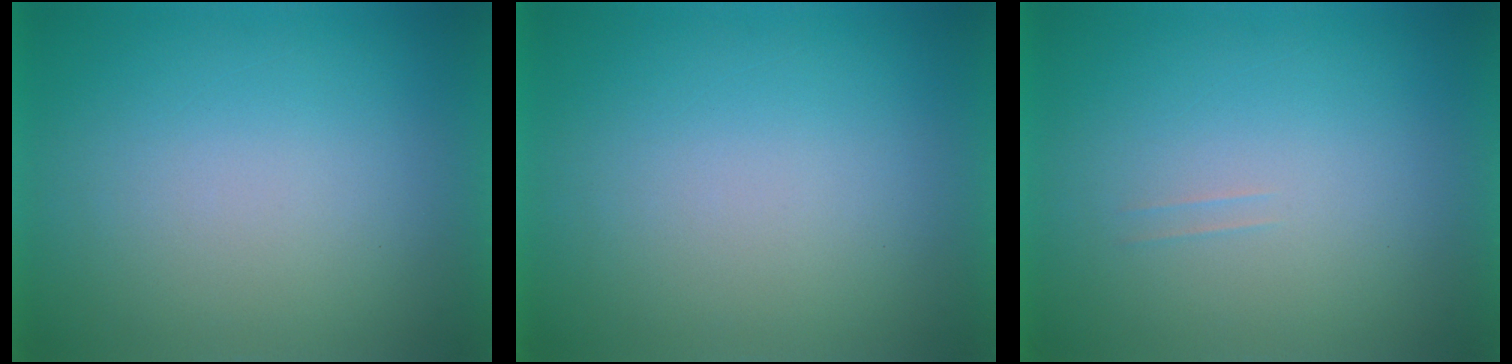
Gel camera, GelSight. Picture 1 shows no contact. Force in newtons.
{"total": 1.0}
{"total": 1.0}